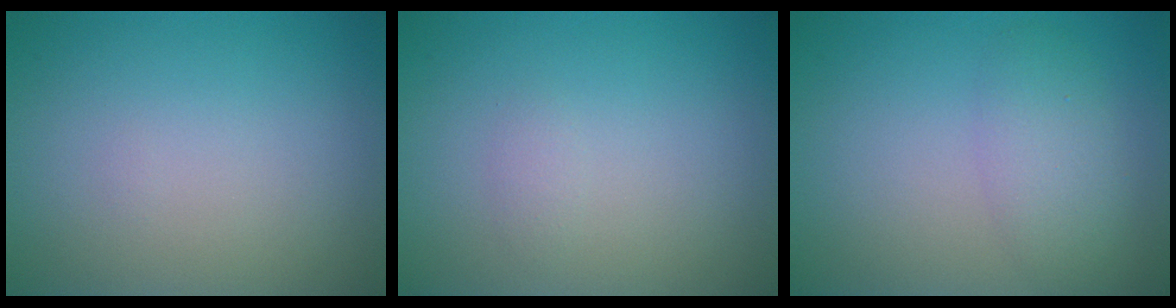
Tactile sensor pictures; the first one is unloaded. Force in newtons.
{"total": 0.7, "press": 0.7, "slide": 0.0}
{"total": 2.8, "press": 2.8, "slide": 0.0}